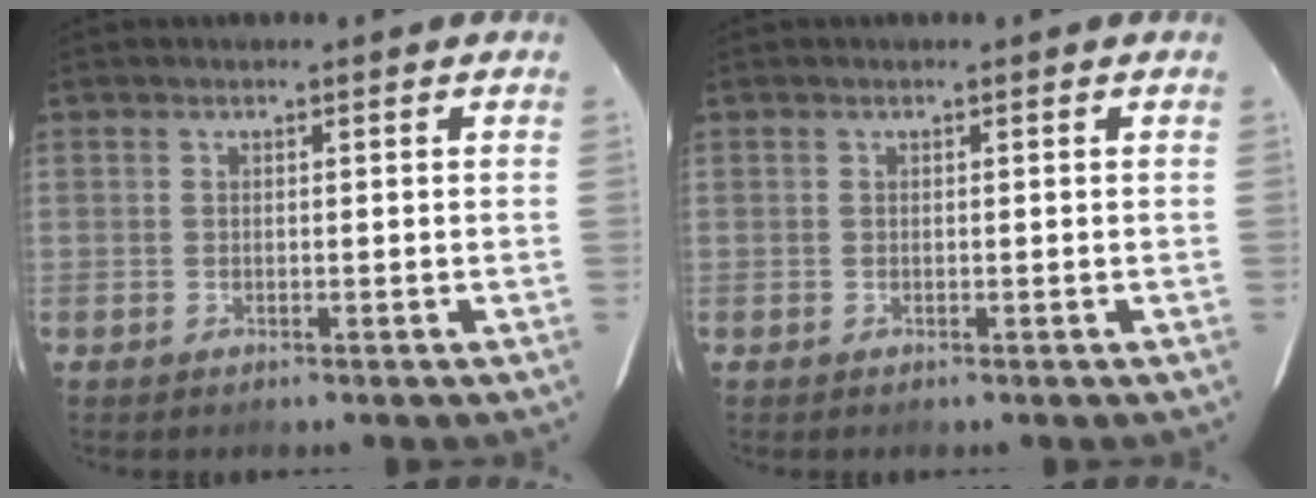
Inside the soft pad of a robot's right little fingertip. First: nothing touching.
{"total": 0.0}